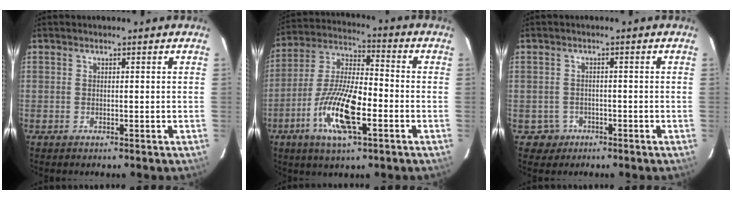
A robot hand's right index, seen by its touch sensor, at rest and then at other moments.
{"total": 14.4, "force": [-5.3, 3.4, 12.9], "torque": [-0.261, -0.007, -0.096]}
{"total": 2.9, "force": [-1.2, 2.6, -0.4], "torque": [0.010, 0.013, -0.018]}